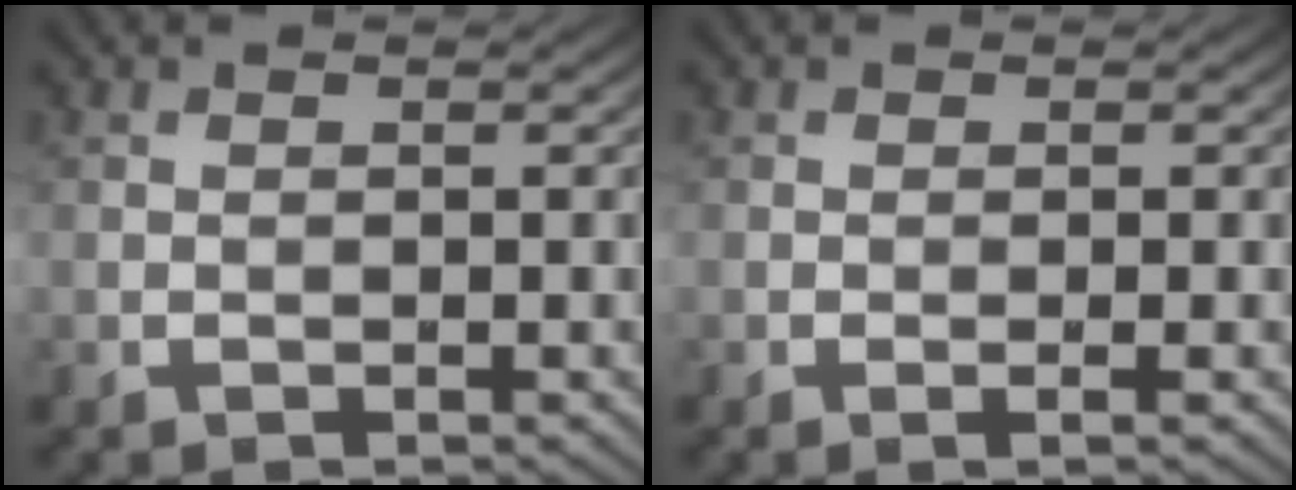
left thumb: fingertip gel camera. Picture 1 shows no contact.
{"total": 0.6, "force": [-0.2, -0.1, 0.6], "torque": [-0.013, -0.002, -0.005]}